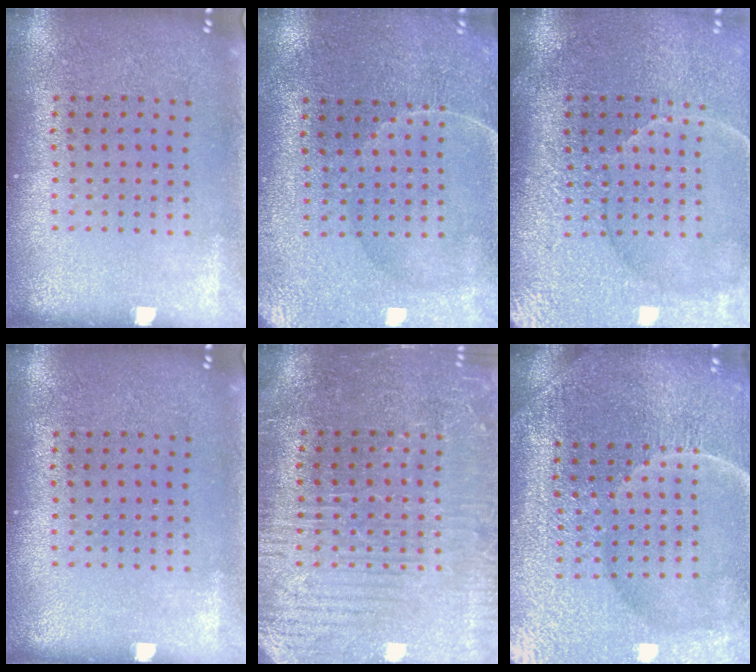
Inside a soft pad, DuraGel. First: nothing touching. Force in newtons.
{"total": 0.6, "press": 0.5, "slide": 0.4}
{"total": 4.1, "press": 3.7, "slide": 1.7}
{"total": 0.0}
{"total": 3.5, "press": 3.4, "slide": 0.9}
{"total": 5.6, "press": 5.2, "slide": 2.1}